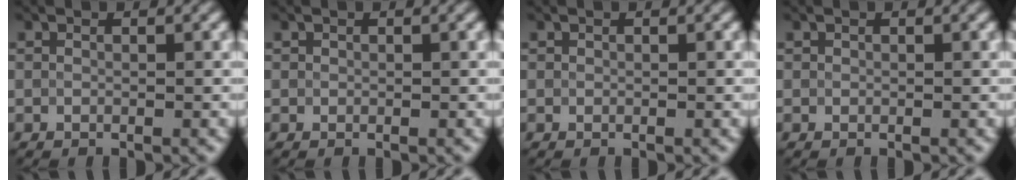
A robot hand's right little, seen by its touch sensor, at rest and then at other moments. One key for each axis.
{"total": 0.0}
{"total": 0.0}
{"total": 0.0}